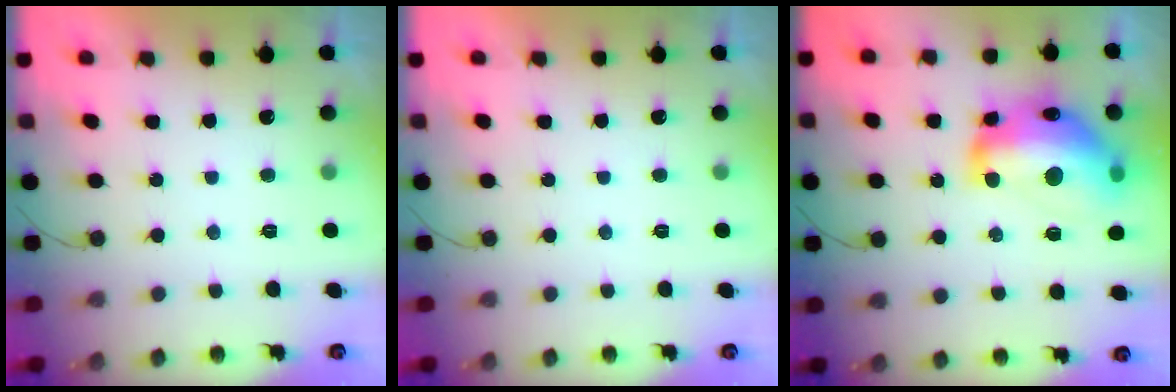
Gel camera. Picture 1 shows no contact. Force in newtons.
{"total": 0.0}
{"total": 21.5, "press": 21.4, "slide": 1.5}